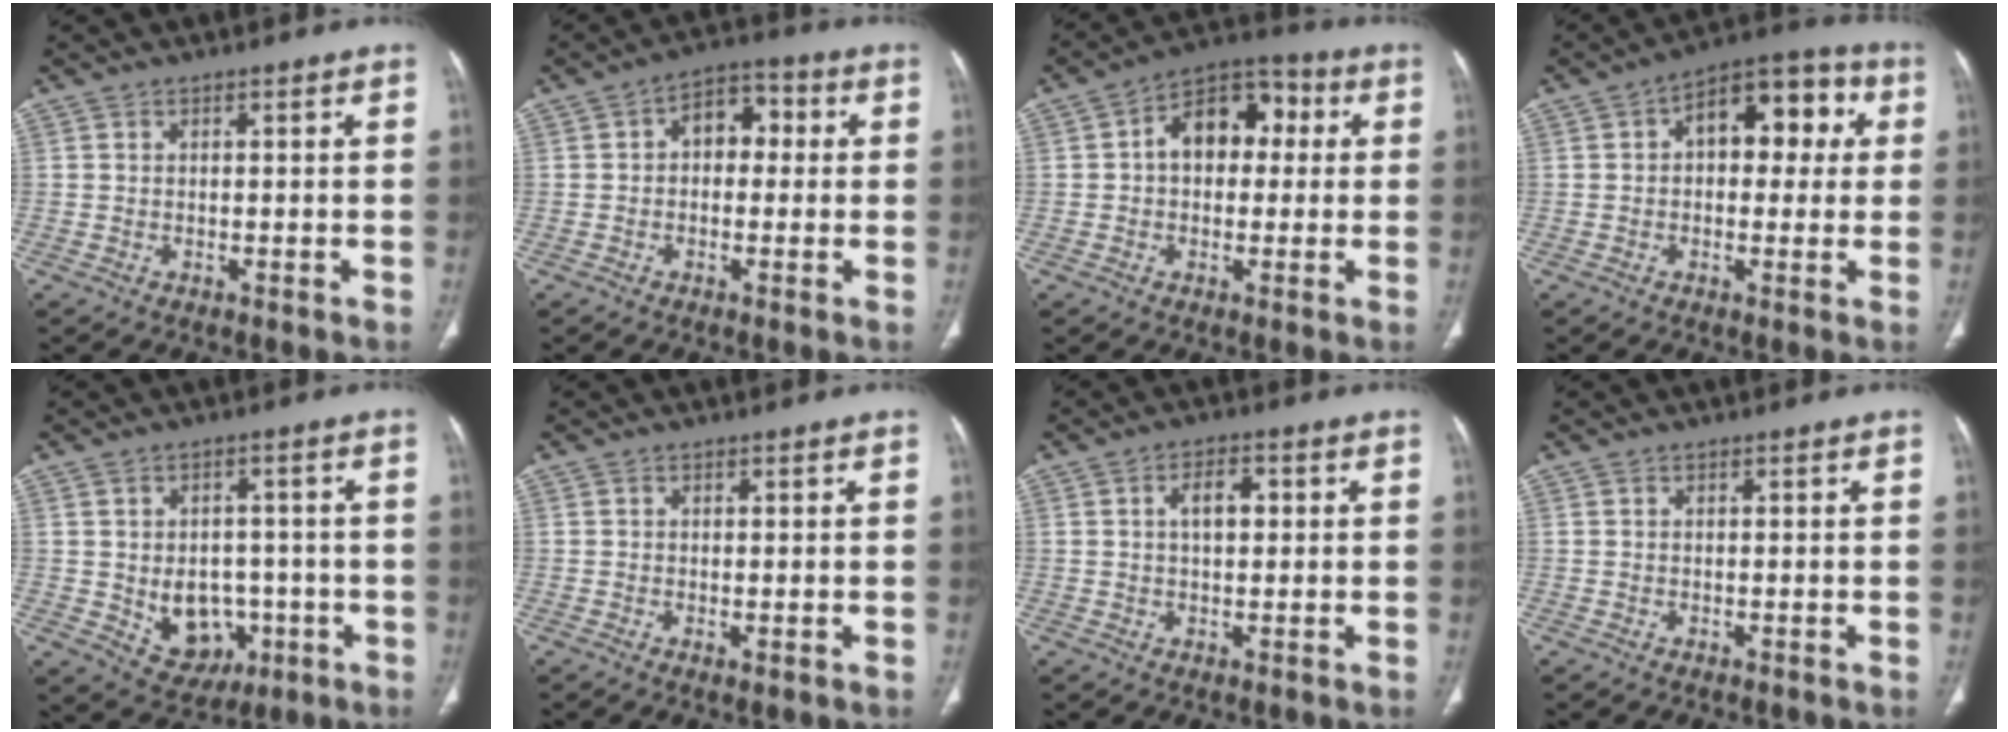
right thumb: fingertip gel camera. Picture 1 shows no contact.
{"total": 7.2, "force": [0.8, 4.9, 5.3], "torque": [-0.051, 0.026, 0.003]}
{"total": 11.7, "force": [1.7, 8.0, 8.4], "torque": [-0.093, 0.032, 0.016]}
{"total": 13.2, "force": [2.8, 7.8, 10.3], "torque": [-0.104, 0.036, 0.033]}
{"total": 9.5, "force": [-2.0, 7.4, 5.6], "torque": [-0.042, 0.011, -0.010]}
{"total": 0.8, "force": [-0.1, 0.3, 0.7], "torque": [-0.018, -0.005, -0.002]}
{"total": 4.8, "force": [1.0, 2.6, 3.9], "torque": [-0.061, 0.006, 0.016]}
{"total": 0.0}